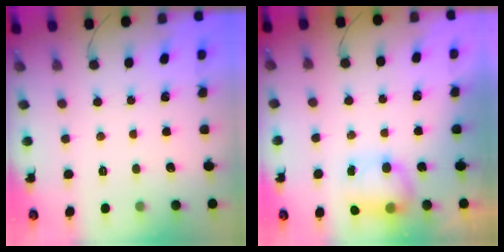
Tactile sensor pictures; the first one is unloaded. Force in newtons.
{"total": 7.6, "press": 7.5, "slide": 0.8}